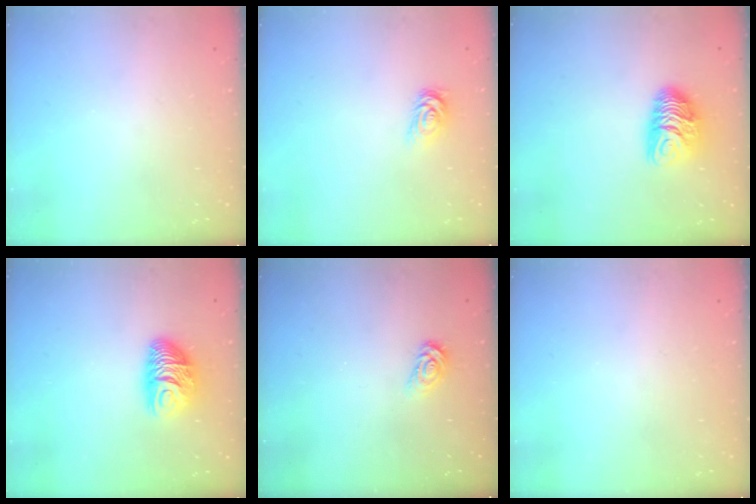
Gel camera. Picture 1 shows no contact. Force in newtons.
{"total": 3.2, "press": 3.2, "slide": 0.5}
{"total": 9.1, "press": 9.1, "slide": 0.2}
{"total": 9.0, "press": 9.0, "slide": 0.3}
{"total": 3.0, "press": 3.0, "slide": 0.3}
{"total": 0.0}